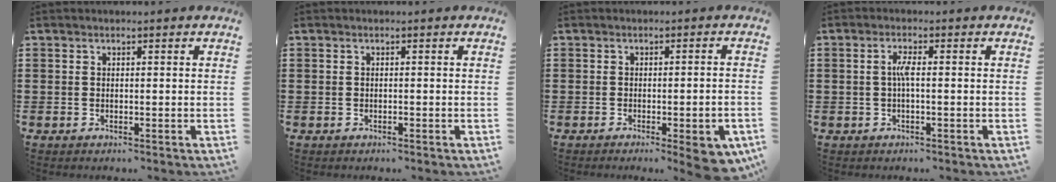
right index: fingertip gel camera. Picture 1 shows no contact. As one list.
[{"total": 0.0}, {"total": 4.4, "force": [-2.3, 0.5, 3.8], "torque": [-0.056, -0.008, -0.033]}, {"total": 2.3, "force": [-0.2, 0.3, 2.3], "torque": [-0.054, -0.003, -0.008]}]